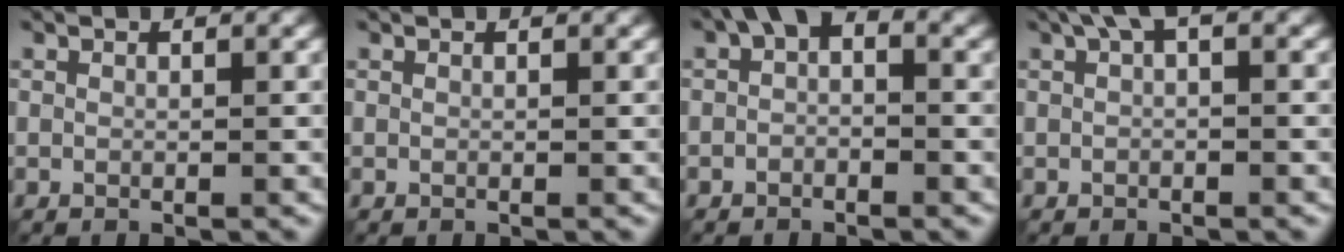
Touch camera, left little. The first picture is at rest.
{"total": 0.0}
{"total": 3.3, "force": [0.6, 2.2, 2.4], "torque": [-0.032, 0.016, -0.004]}
{"total": 2.6, "force": [0.7, 1.1, 2.2], "torque": [-0.042, 0.009, 0.013]}